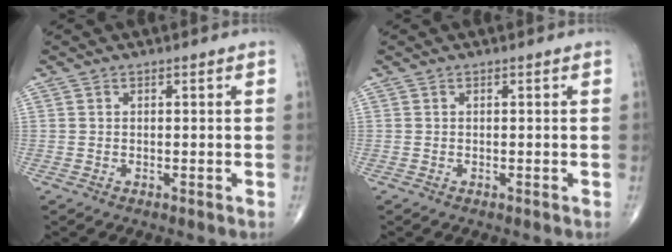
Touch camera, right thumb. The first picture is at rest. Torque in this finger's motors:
{"motor_torque": [2.02, 2.16, -0.06, -0.12, -0.02]}